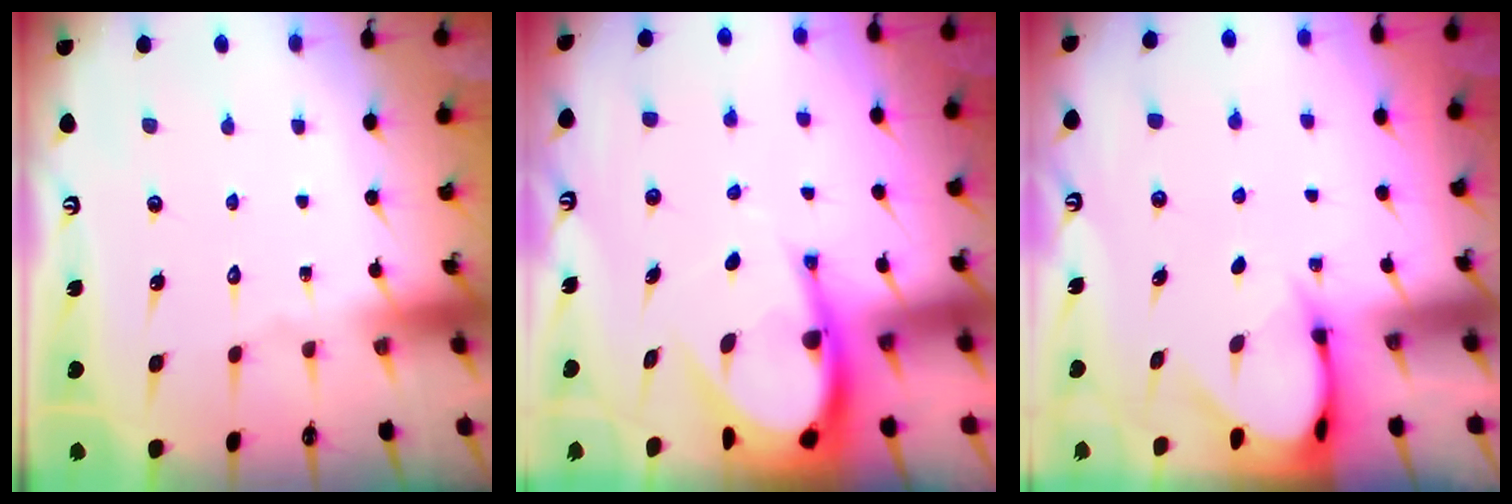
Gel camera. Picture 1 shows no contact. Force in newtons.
{"total": 11.3, "press": 11.2, "slide": 1.4}
{"total": 4.3, "press": 4.3, "slide": 0.5}